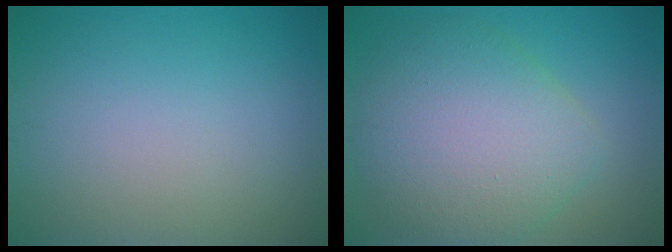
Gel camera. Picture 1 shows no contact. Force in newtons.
{"total": 7.5, "press": 7.5, "slide": 0.6}